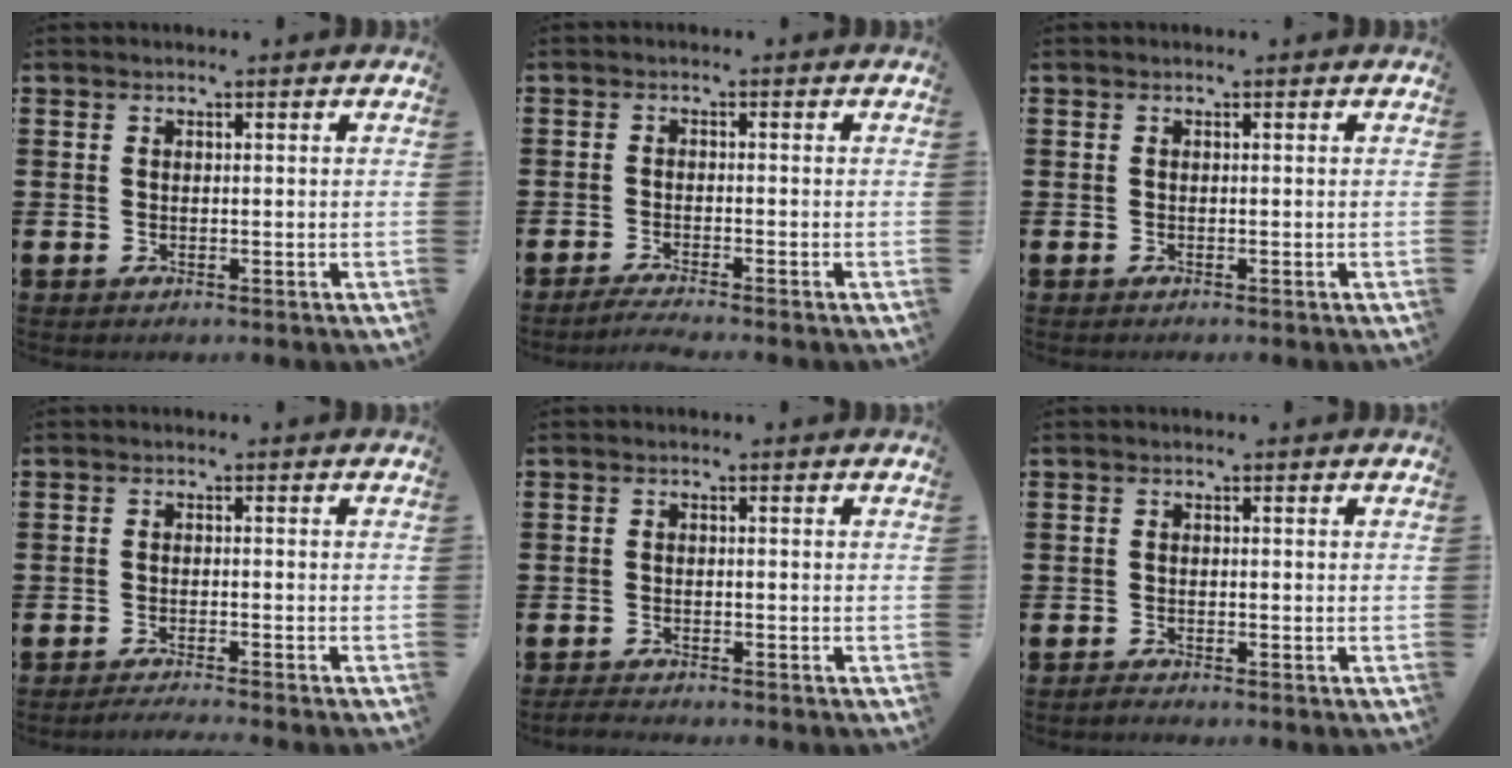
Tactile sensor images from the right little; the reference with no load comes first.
{"total": 1.7, "force": [-1.5, -0.2, 0.9], "torque": [-0.013, 0.001, -0.028]}
{"total": 0.0}
{"total": 1.3, "force": [-1.3, -0.3, 0.3], "torque": [-0.004, 0.001, -0.025]}
{"total": 1.2, "force": [-1.1, 0.1, 0.3], "torque": [-0.007, 0.001, -0.023]}
{"total": 0.7, "force": [-0.7, 0.0, 0.2], "torque": [-0.005, -0.003, -0.014]}